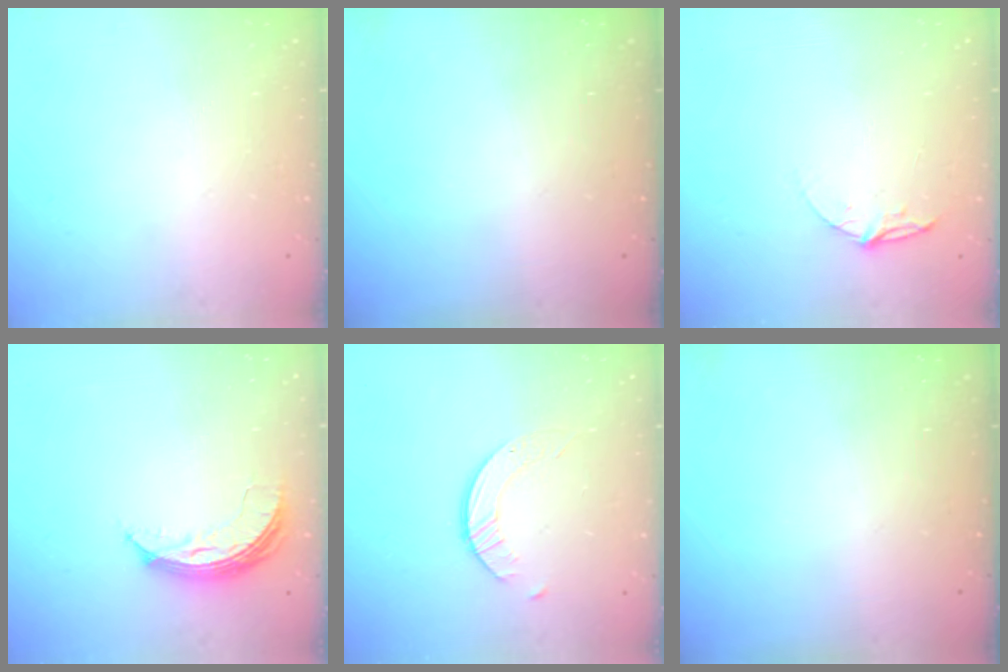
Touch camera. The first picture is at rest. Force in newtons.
{"total": 0.0}
{"total": 5.3, "press": 5.3, "slide": 0.5}
{"total": 8.2, "press": 8.2, "slide": 0.1}
{"total": 2.5, "press": 2.5, "slide": 0.3}
{"total": 0.0}